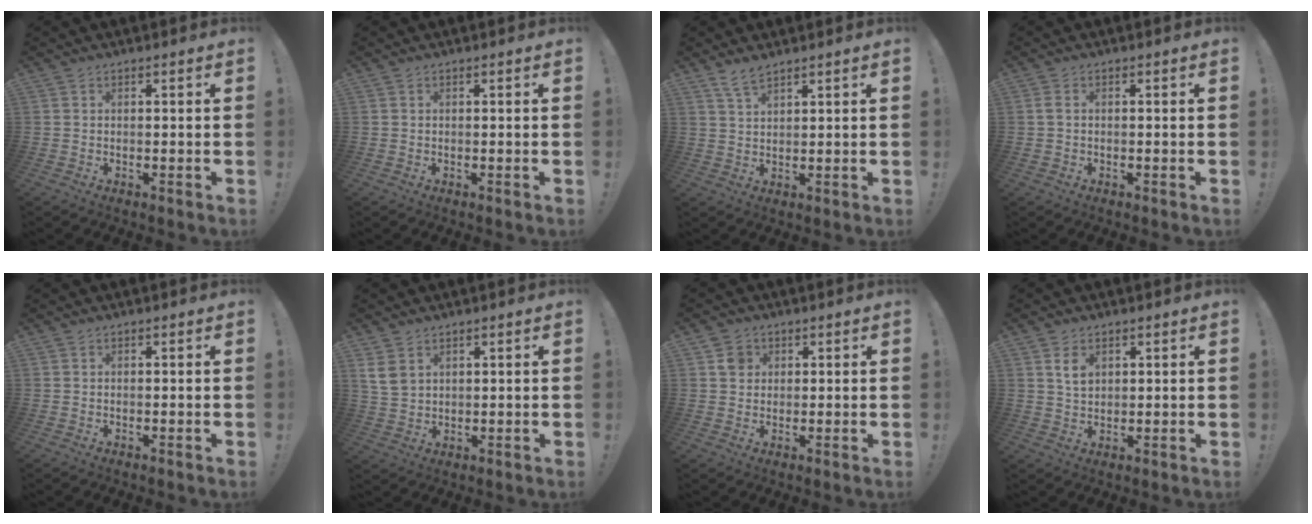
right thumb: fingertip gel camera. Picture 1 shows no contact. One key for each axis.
{"total": 0.0}
{"total": 4.5, "fx": 3.5, "fy": 1.2, "fz": 2.4, "tx": -0.049, "ty": -0.016, "tz": 0.064}
{"total": 1.1, "fx": 0.2, "fy": 0.5, "fz": 1.0, "tx": -0.019, "ty": 0.003, "tz": 0.003}
{"total": 0.0}
{"total": 5.7, "fx": 2.8, "fy": 3.7, "fz": 3.3, "tx": -0.068, "ty": -0.007, "tz": 0.057}
{"total": 3.7, "fx": 1.3, "fy": 3.3, "fz": 1.0, "tx": -0.007, "ty": 0.000, "tz": 0.023}
{"total": 4.6, "fx": 2.1, "fy": 2.8, "fz": 2.9, "tx": -0.042, "ty": -0.006, "tz": 0.037}